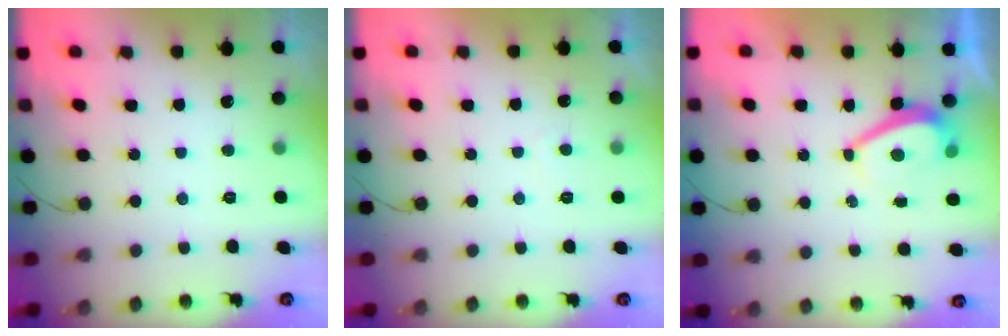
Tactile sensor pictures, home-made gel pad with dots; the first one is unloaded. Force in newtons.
{"total": 0.6, "press": 0.3, "slide": 0.5}
{"total": 3.0, "press": 2.9, "slide": 0.6}